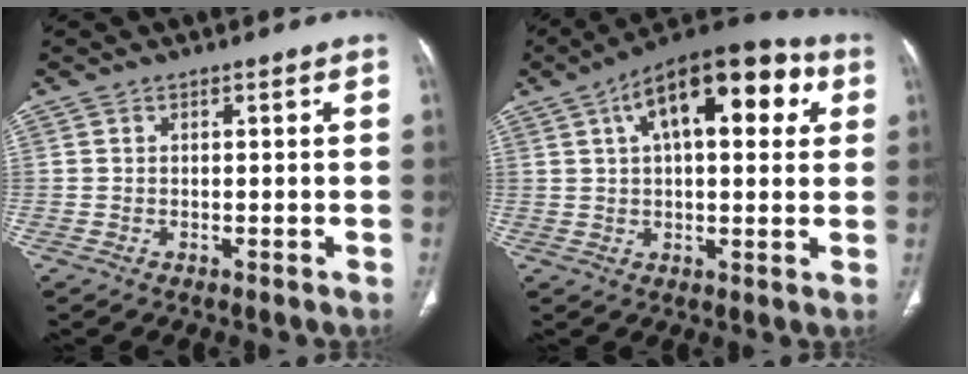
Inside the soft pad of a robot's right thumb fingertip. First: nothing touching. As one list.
[{"total": 19.2, "force": [6.7, 8.8, 15.7], "torque": [-0.211, 0.024, 0.095]}]